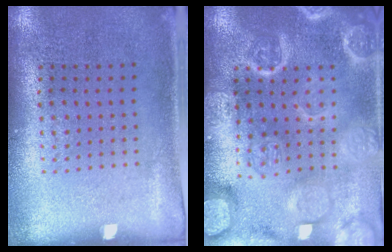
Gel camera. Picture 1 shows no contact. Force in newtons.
{"total": 6.3, "press": 6.2, "slide": 0.7}